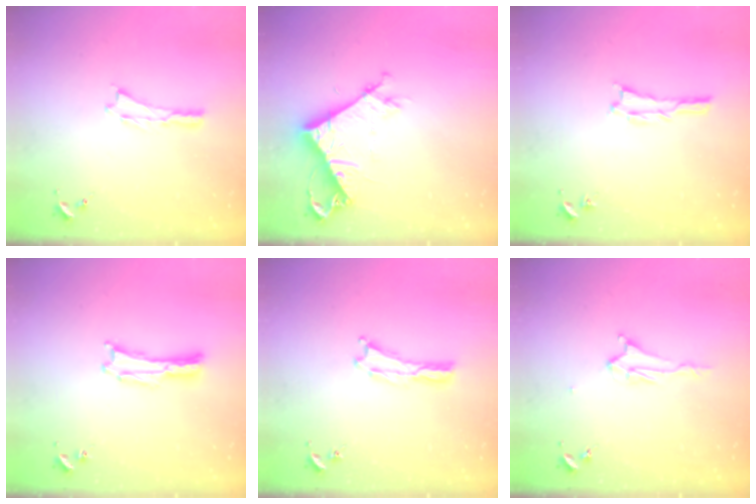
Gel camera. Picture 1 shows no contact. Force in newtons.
{"total": 8.8, "press": 8.7, "slide": 0.9}
{"total": 1.1, "press": 1.1, "slide": 0.1}
{"total": 0.7, "press": 0.7, "slide": 0.1}
{"total": 0.0}
{"total": 2.2, "press": 2.2, "slide": 0.3}